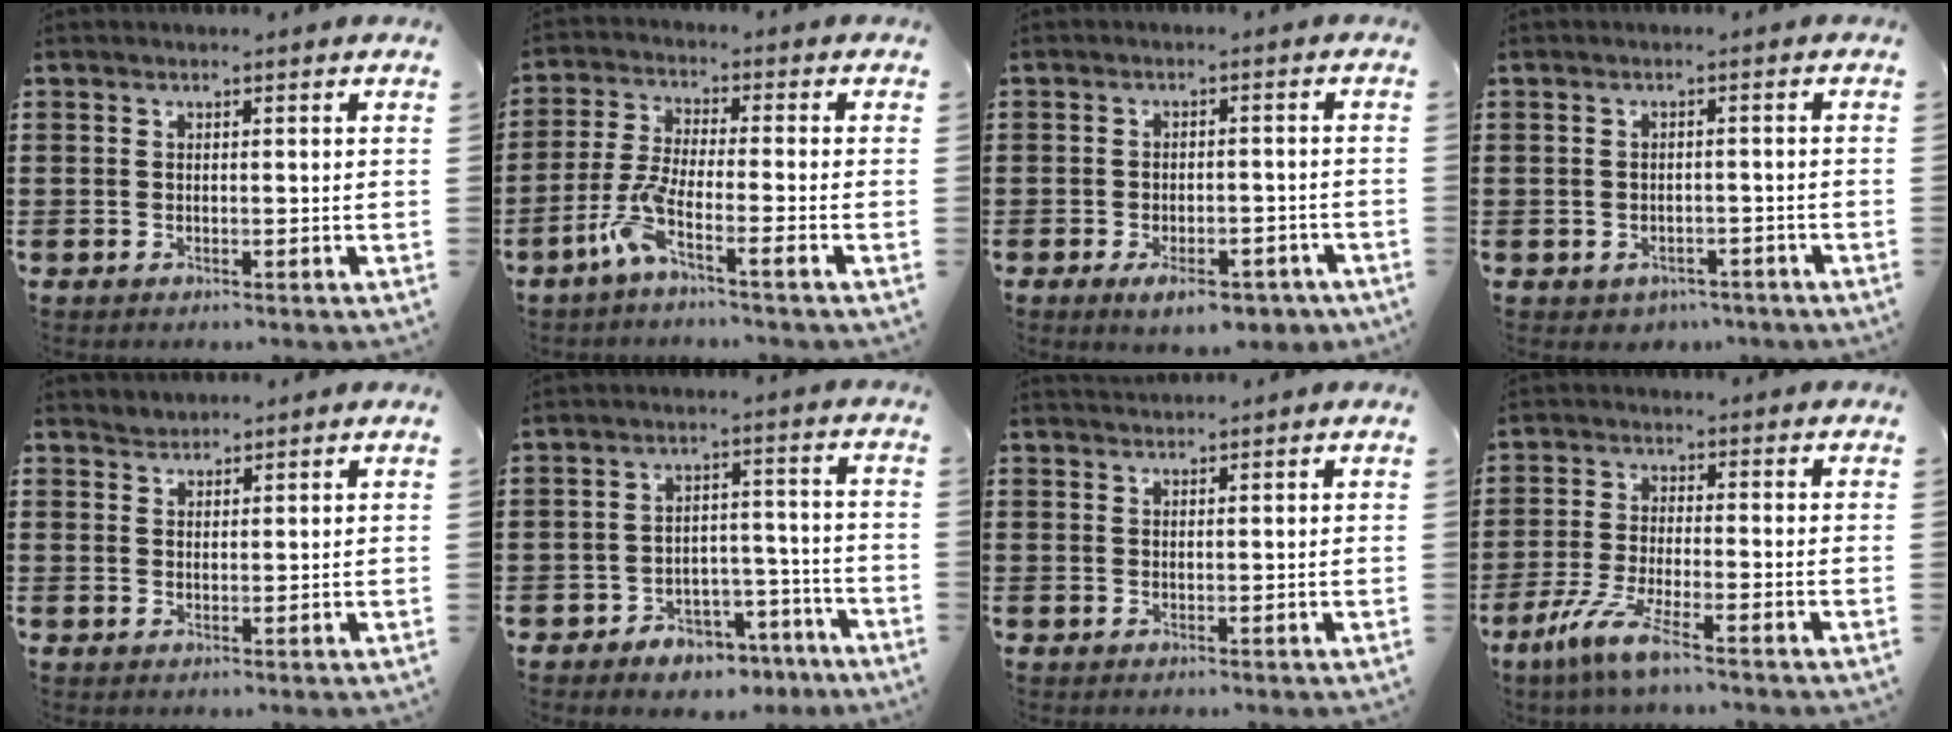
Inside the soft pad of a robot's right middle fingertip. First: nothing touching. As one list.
[{"total": 5.9, "force": [-3.8, 0.6, 4.5], "torque": [-0.110, -0.010, -0.077]}, {"total": 5.1, "force": [-3.7, 1.7, 3.0], "torque": [-0.057, 0.000, -0.069]}, {"total": 1.3, "force": [-1.0, 0.8, -0.1], "torque": [-0.004, 0.000, -0.024]}, {"total": 1.4, "force": [1.3, 0.3, -0.4], "torque": [0.003, 0.000, 0.027]}, {"total": 4.4, "force": [-3.9, 1.8, 0.8], "torque": [-0.016, 0.018, -0.078]}, {"total": 1.0, "force": [1.0, 0.1, 0.0], "torque": [-0.003, -0.002, 0.021]}, {"total": 6.2, "force": [-4.0, 0.4, 4.7], "torque": [-0.109, -0.018, -0.078]}]